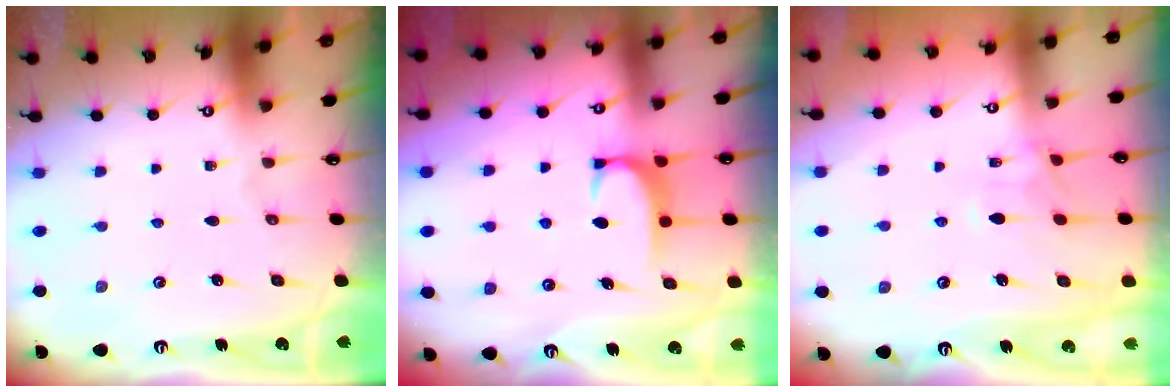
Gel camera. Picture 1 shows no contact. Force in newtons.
{"total": 1.6, "press": 1.6, "slide": 0.5}
{"total": 1.1, "press": 0.3, "slide": 1.1}